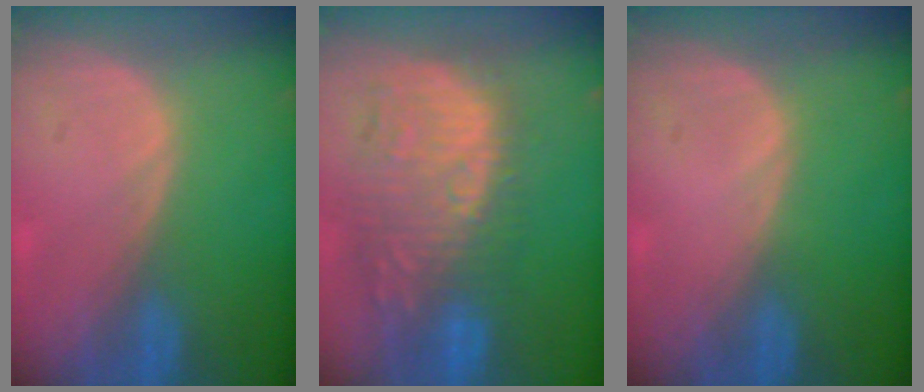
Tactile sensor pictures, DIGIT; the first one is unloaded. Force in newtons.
{"total": 11.8, "press": 11.2, "slide": 3.9}
{"total": 0.0}